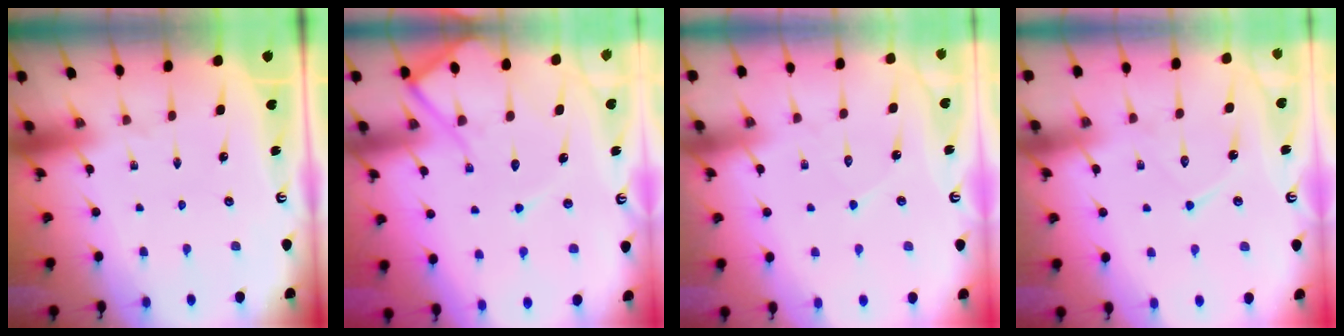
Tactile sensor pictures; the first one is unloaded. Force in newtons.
{"total": 11.9, "press": 11.8, "slide": 1.3}
{"total": 5.4, "press": 5.4, "slide": 0.5}
{"total": 8.5, "press": 8.5, "slide": 0.8}